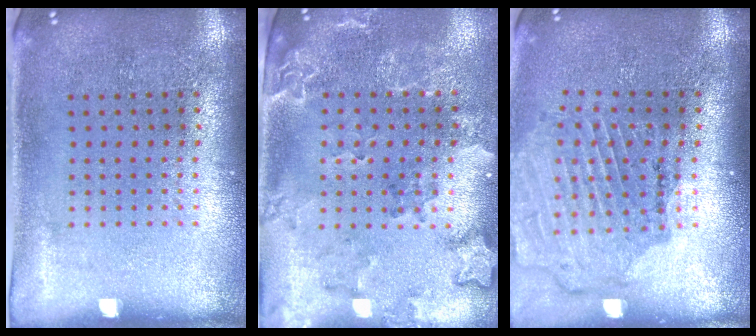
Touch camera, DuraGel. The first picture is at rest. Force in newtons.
{"total": 2.0, "press": 1.9, "slide": 0.7}
{"total": 1.6, "press": 1.6, "slide": 0.2}